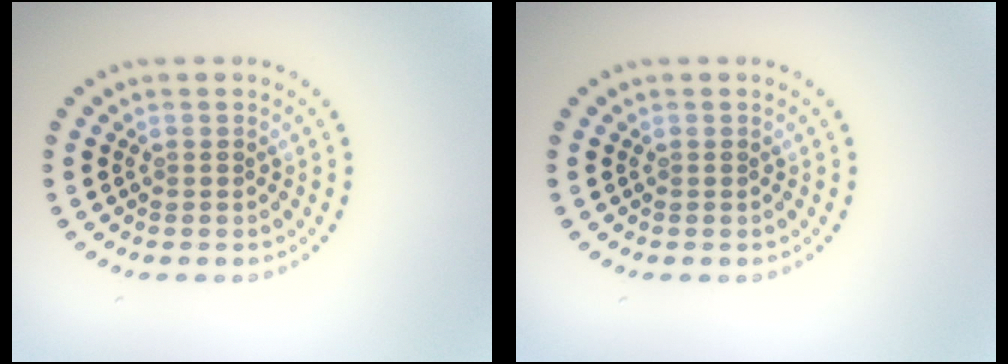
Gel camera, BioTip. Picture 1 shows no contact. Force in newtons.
{"total": 0.0}